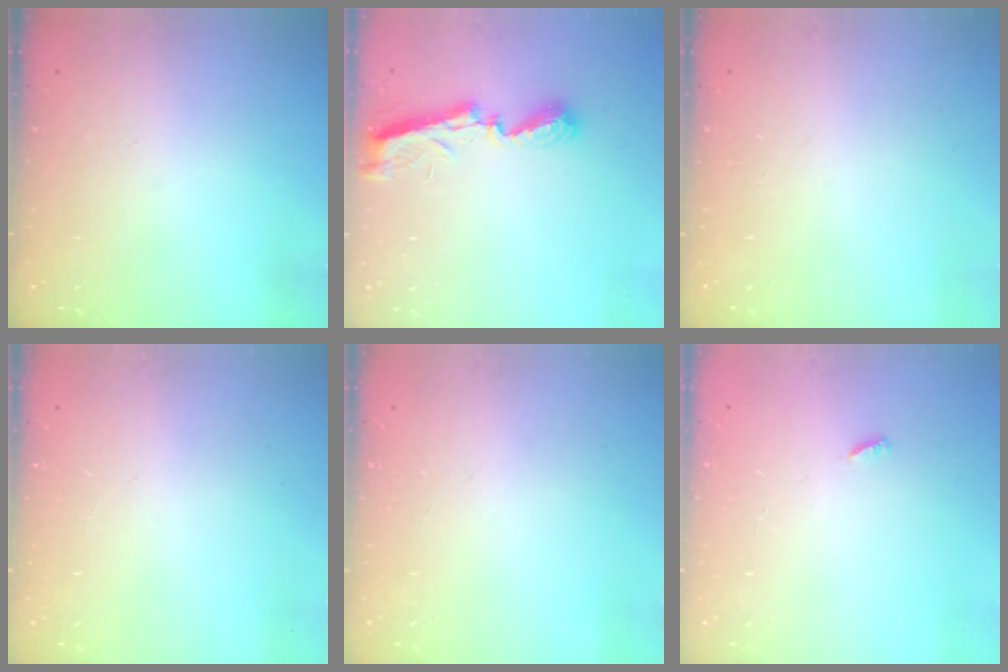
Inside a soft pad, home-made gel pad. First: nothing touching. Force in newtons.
{"total": 7.6, "press": 7.5, "slide": 0.3}
{"total": 0.0}
{"total": 0.0}
{"total": 0.0}
{"total": 1.9, "press": 1.9, "slide": 0.3}